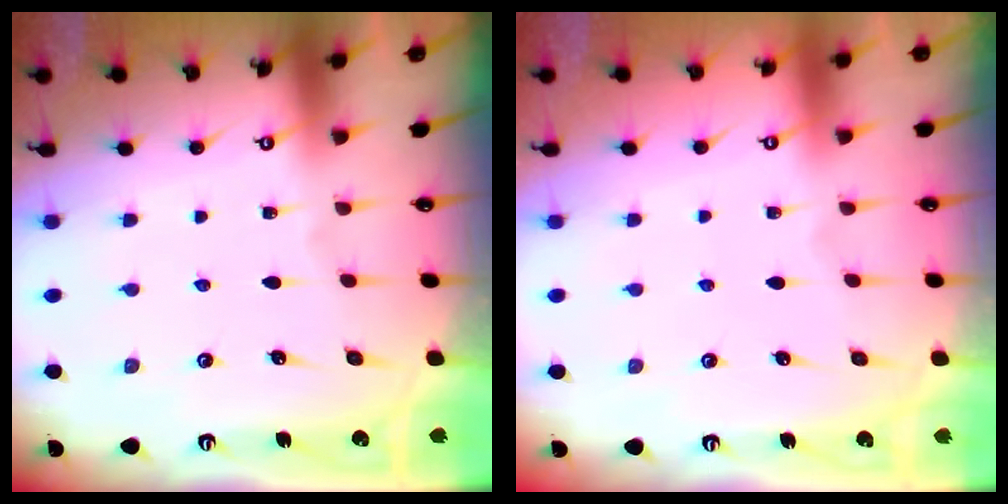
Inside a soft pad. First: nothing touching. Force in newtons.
{"total": 0.0}